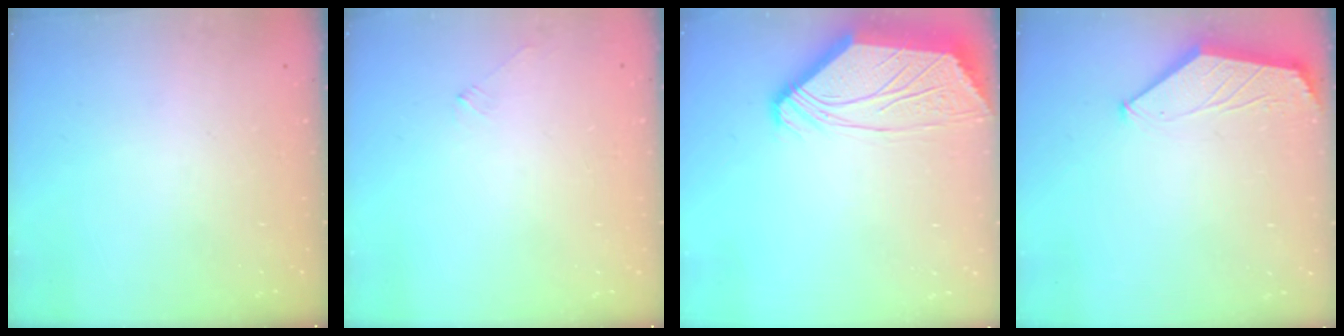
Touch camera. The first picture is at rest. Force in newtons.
{"total": 2.3, "press": 2.3, "slide": 0.5}
{"total": 5.6, "press": 5.6, "slide": 0.7}
{"total": 1.5, "press": 1.5, "slide": 0.4}